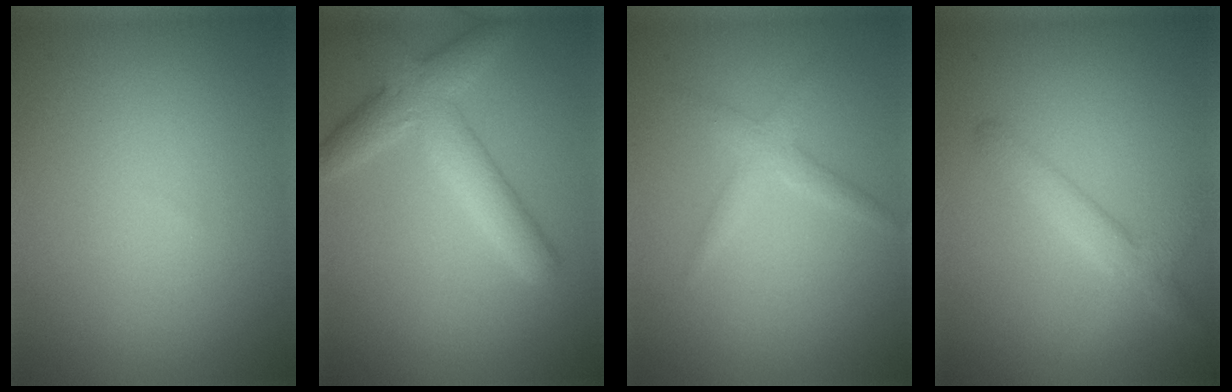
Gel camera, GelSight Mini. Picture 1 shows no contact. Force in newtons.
{"total": 4.7, "press": 4.7, "slide": 0.2}
{"total": 1.9, "press": 1.9, "slide": 0.0}
{"total": 2.9, "press": 2.9, "slide": 0.2}